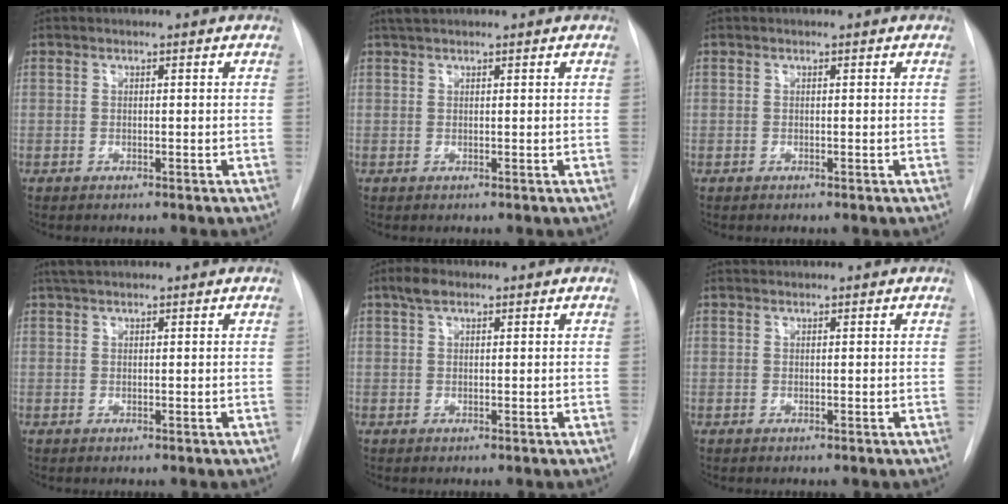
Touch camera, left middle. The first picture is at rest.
{"total": 1.7, "force": [1.5, 0.3, 0.8], "torque": [-0.017, 0.014, 0.027]}
{"total": 0.0}
{"total": 2.3, "force": [1.9, 0.5, 1.1], "torque": [-0.021, 0.017, 0.034]}
{"total": 2.1, "force": [1.3, 0.9, 1.3], "torque": [-0.030, 0.012, 0.025]}
{"total": 0.6, "force": [0.6, 0.1, -0.1], "torque": [-0.006, 0.012, 0.013]}